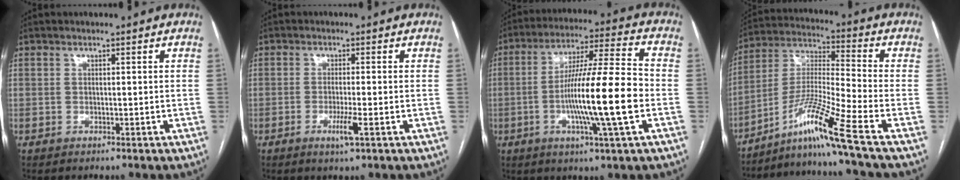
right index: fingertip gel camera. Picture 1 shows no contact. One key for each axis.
{"total": 3.3, "fx": -1.4, "fy": -0.2, "fz": 3.0, "tx": -0.058, "ty": -0.008, "tz": -0.026}
{"total": 15.8, "fx": -3.4, "fy": -0.2, "fz": 15.4, "tx": -0.269, "ty": -0.003, "tz": -0.065}
{"total": 13.0, "fx": -8.4, "fy": -2.9, "fz": 9.5, "tx": -0.196, "ty": -0.011, "tz": -0.152}